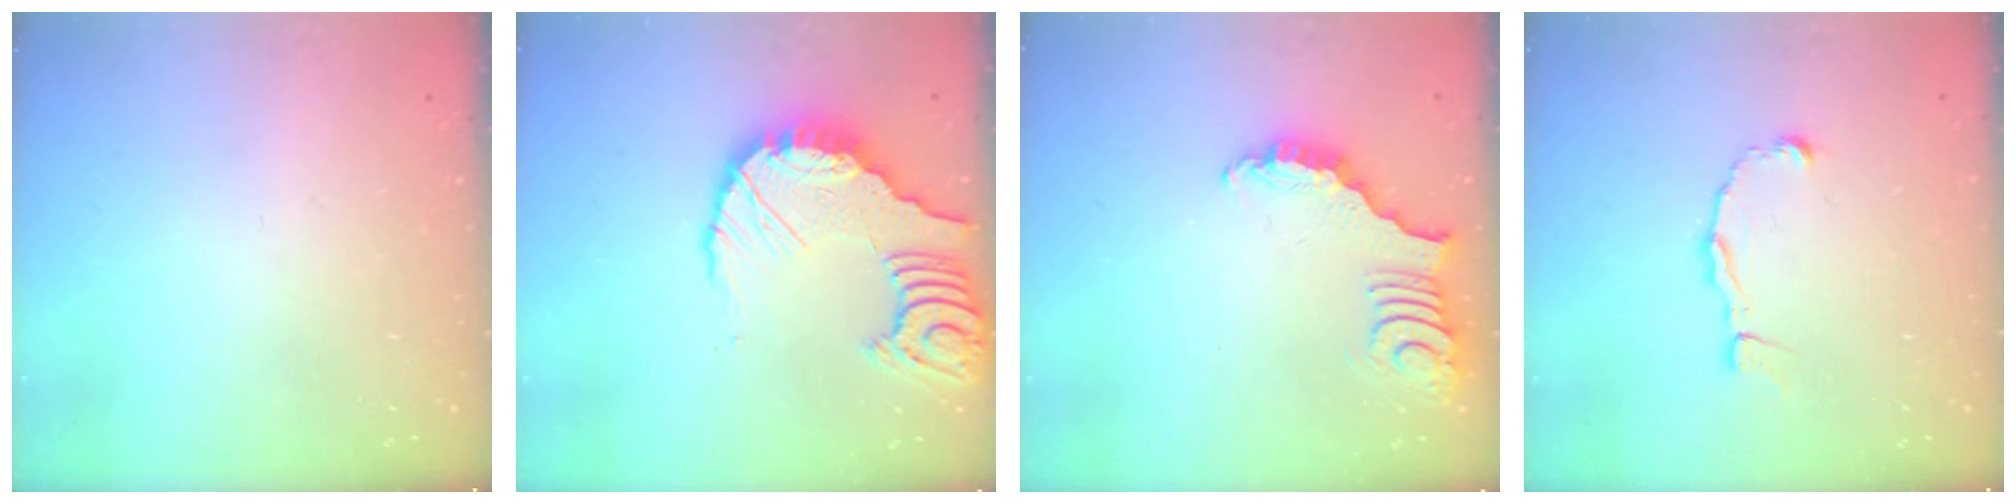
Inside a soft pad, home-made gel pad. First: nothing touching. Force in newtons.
{"total": 16.5, "press": 16.4, "slide": 1.9}
{"total": 3.6, "press": 3.5, "slide": 0.7}
{"total": 3.0, "press": 3.0, "slide": 0.1}